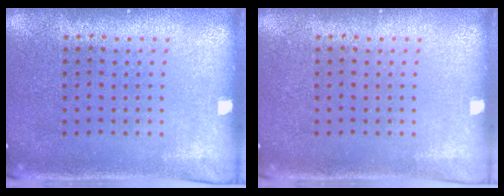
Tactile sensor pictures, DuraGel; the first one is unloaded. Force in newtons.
{"total": 0.0}